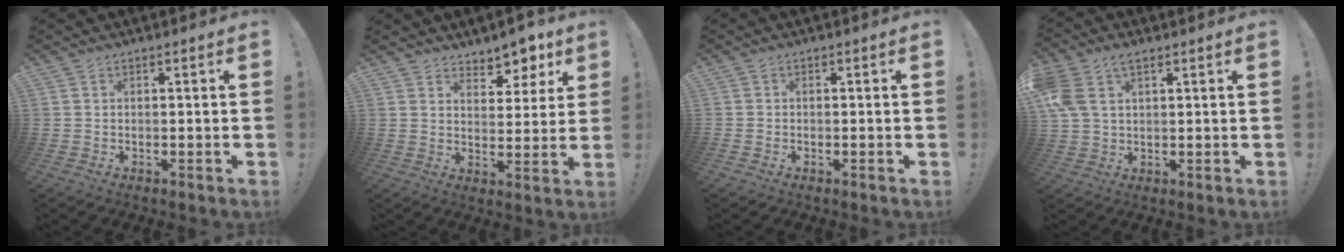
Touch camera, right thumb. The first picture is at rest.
{"total": 7.7, "force": [6.4, 4.0, 1.6], "torque": [0.000, -0.064, 0.116]}
{"total": 0.8, "force": [-0.7, 0.5, 0.1], "torque": [-0.008, 0.005, -0.010]}
{"total": 7.9, "force": [3.7, 4.9, 5.1], "torque": [-0.102, -0.010, 0.073]}